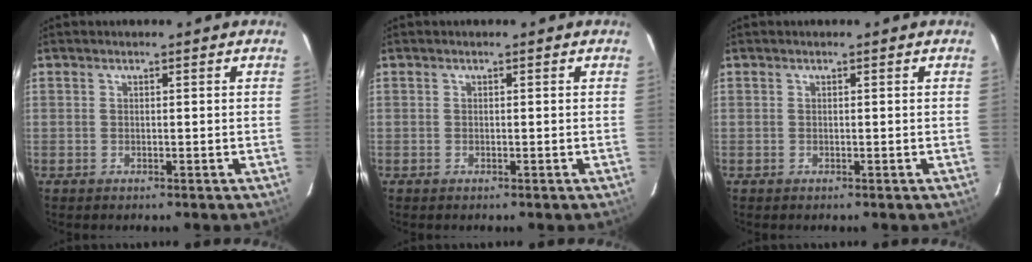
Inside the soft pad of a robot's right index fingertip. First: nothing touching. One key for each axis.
{"total": 0.0}
{"total": 0.0}